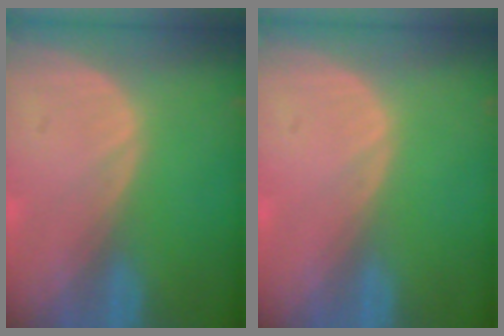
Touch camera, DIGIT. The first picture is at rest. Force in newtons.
{"total": 0.0}